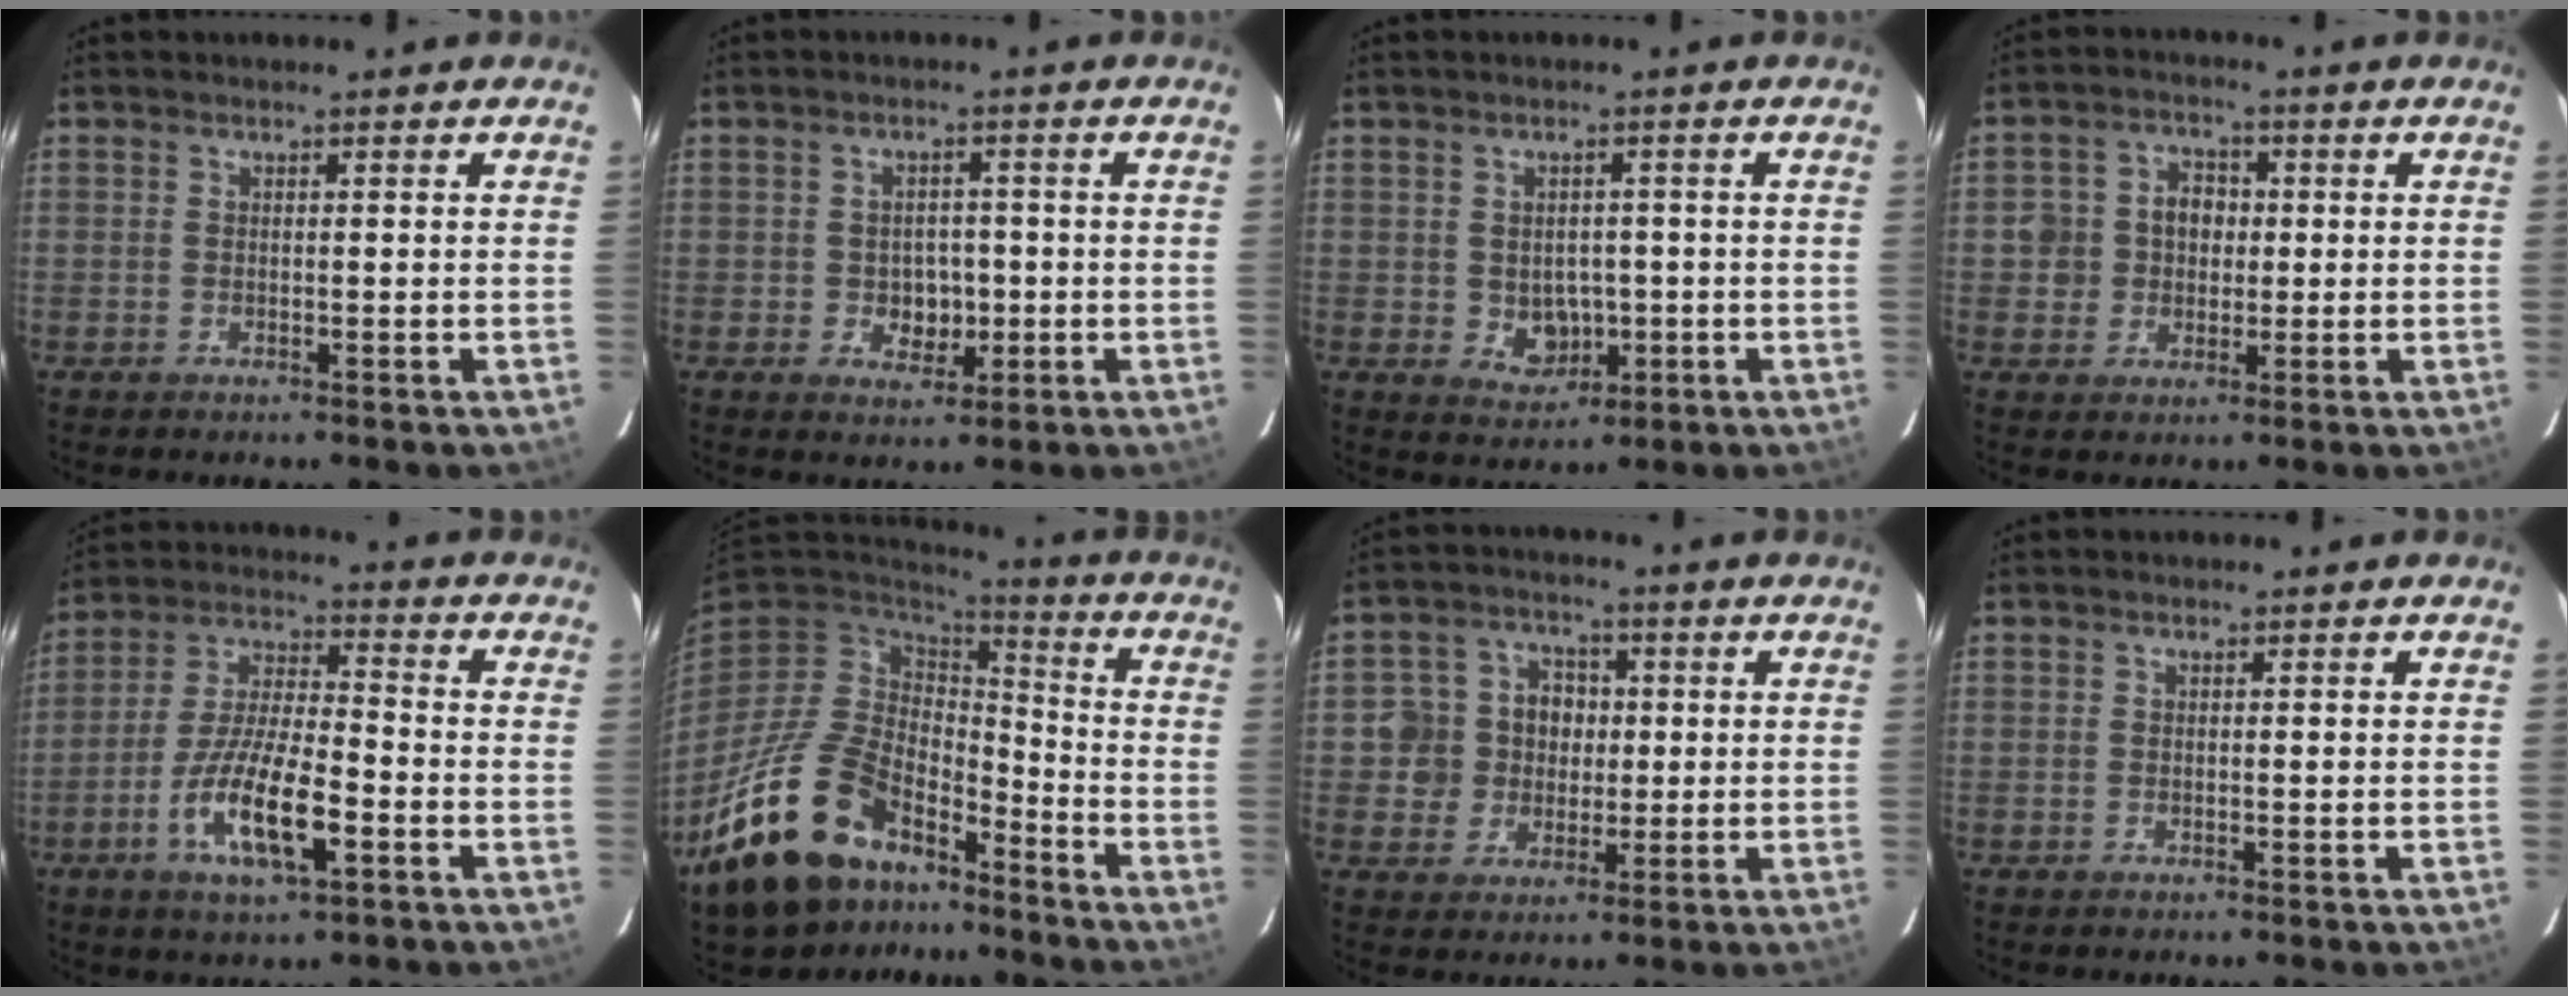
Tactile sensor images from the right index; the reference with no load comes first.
{"total": 4.6, "force": [-0.8, 3.9, 2.3], "torque": [-0.042, 0.006, -0.003]}
{"total": 5.7, "force": [-1.1, 4.8, 2.8], "torque": [-0.057, 0.003, 0.000]}
{"total": 6.4, "force": [-0.3, 6.1, 2.0], "torque": [-0.037, 0.025, -0.005]}
{"total": 13.6, "force": [-5.6, 3.8, 11.8], "torque": [-0.240, -0.011, -0.102]}
{"total": 22.7, "force": [-14.4, 12.8, 12.0], "torque": [-0.253, -0.007, -0.229]}
{"total": 8.1, "force": [0.1, 7.8, 2.2], "torque": [-0.055, 0.022, -0.002]}
{"total": 0.0}